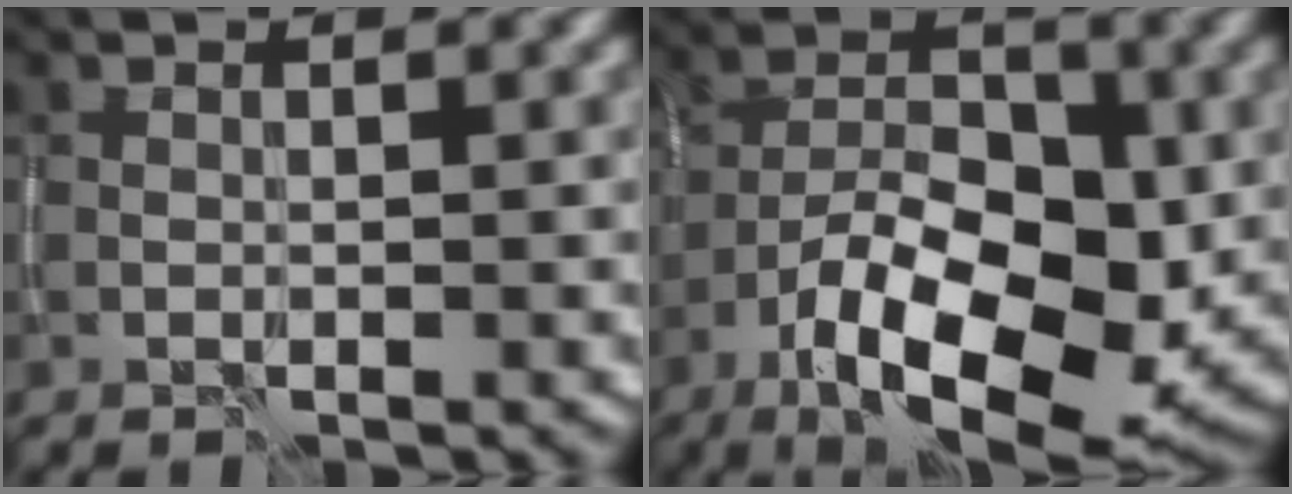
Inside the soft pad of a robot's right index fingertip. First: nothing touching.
{"total": 13.0, "force": [-6.0, 5.8, 10.0], "torque": [-0.159, -0.008, -0.105]}